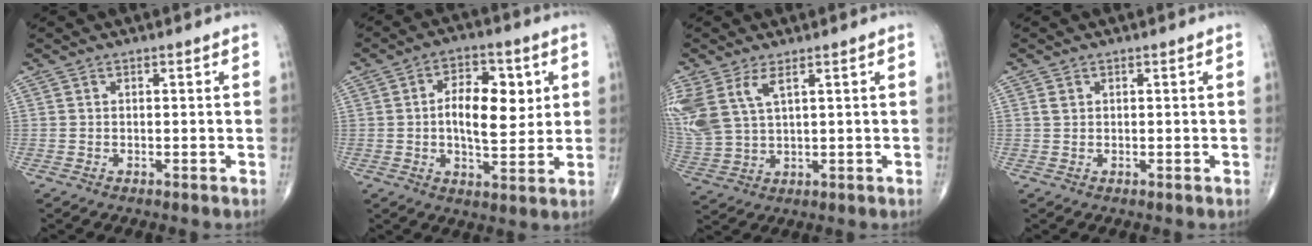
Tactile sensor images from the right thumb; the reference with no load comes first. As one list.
[{"total": 11.4, "force": [1.9, 5.9, 9.6], "torque": [-0.120, -0.006, 0.028]}, {"total": 10.7, "force": [4.7, 5.2, 8.1], "torque": [-0.202, -0.008, 0.107]}, {"total": 1.0, "force": [0.4, 0.8, 0.5], "torque": [-0.009, 0.002, 0.008]}]